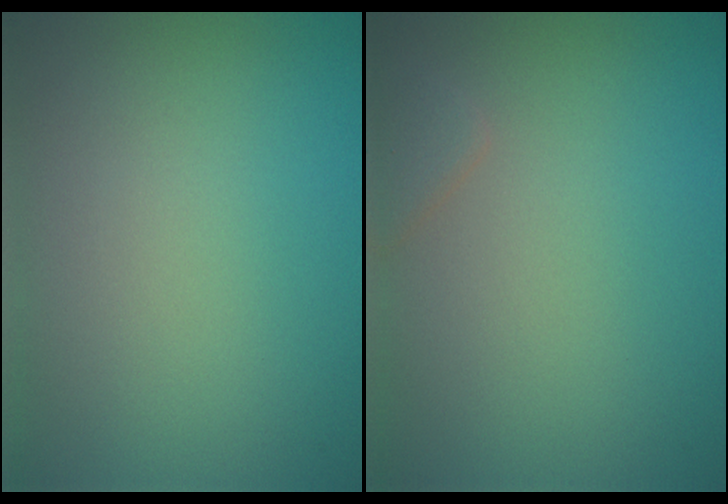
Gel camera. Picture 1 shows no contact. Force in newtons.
{"total": 1.2, "press": 1.2, "slide": 0.0}